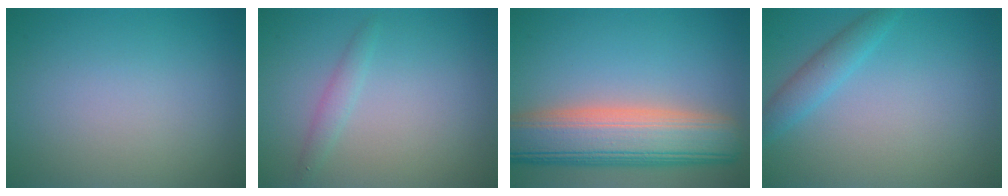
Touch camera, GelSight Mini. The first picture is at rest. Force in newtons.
{"total": 1.2, "press": 1.2, "slide": 0.0}
{"total": 9.9, "press": 9.8, "slide": 1.1}
{"total": 2.2, "press": 2.2, "slide": 0.1}